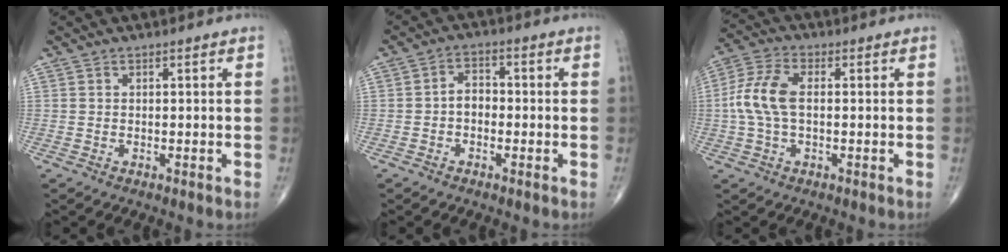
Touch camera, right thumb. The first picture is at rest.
{"total": 3.7, "force": [-1.0, 2.7, 2.3], "torque": [-0.025, 0.020, -0.027]}
{"total": 8.6, "force": [0.1, 4.6, 7.2], "torque": [-0.169, 0.021, -0.002]}